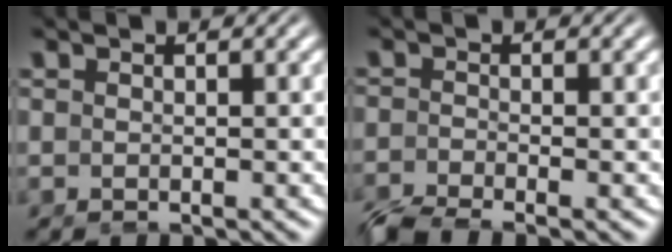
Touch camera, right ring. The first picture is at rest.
{"total": 3.8, "force": [-3.5, 0.7, 1.3], "torque": [-0.015, -0.015, -0.053]}